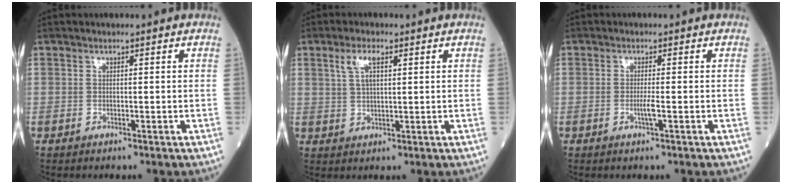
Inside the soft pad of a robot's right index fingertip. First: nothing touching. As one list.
[{"total": 4.2, "force": [1.9, 1.3, 3.5], "torque": [-0.076, 0.010, 0.039]}, {"total": 1.7, "force": [-0.5, -0.2, 1.6], "torque": [-0.035, -0.004, -0.011]}]